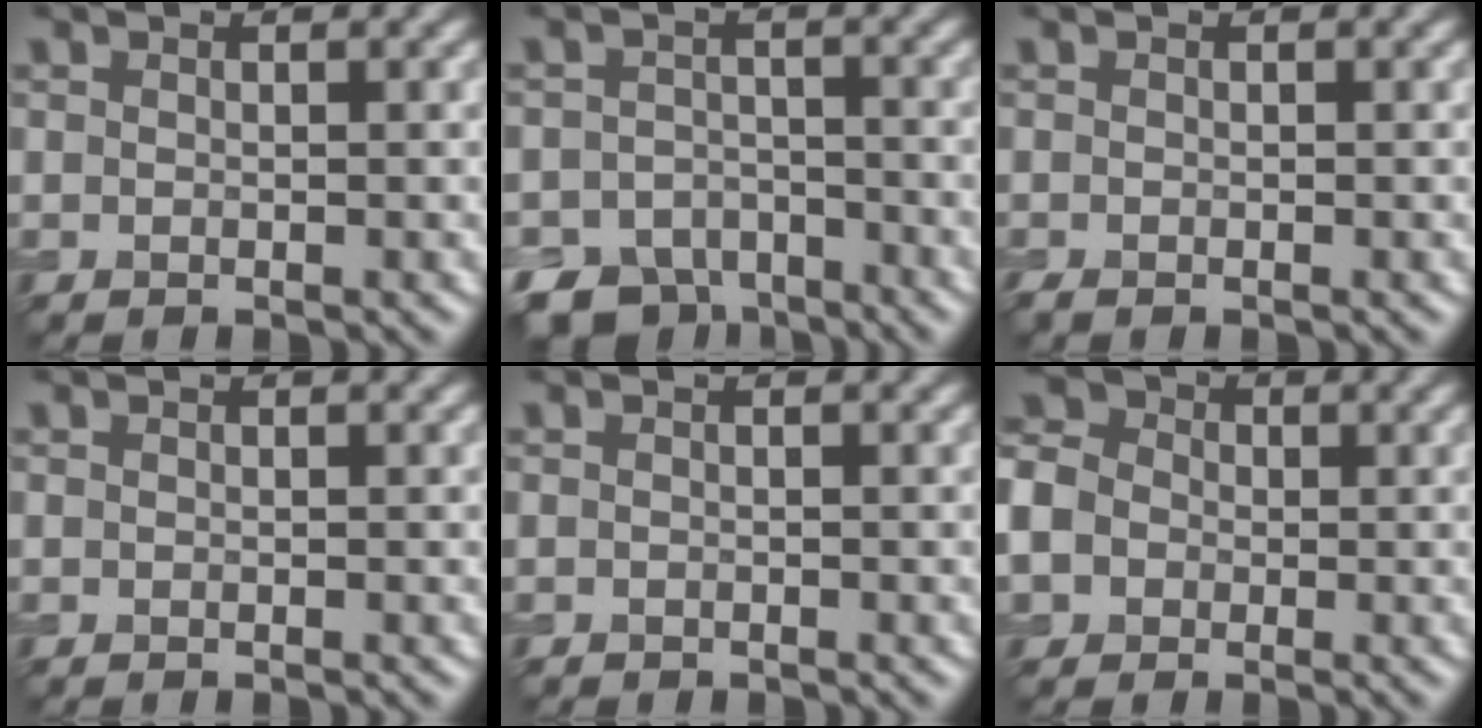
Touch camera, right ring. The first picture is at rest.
{"total": 6.5, "force": [-5.1, 3.7, 1.6], "torque": [-0.015, -0.012, -0.089]}
{"total": 0.5, "force": [-0.5, 0.1, 0.2], "torque": [-0.003, -0.004, -0.009]}
{"total": 0.0}
{"total": 0.0}
{"total": 8.5, "force": [-2.0, 7.4, 3.6], "torque": [-0.096, 0.001, -0.071]}